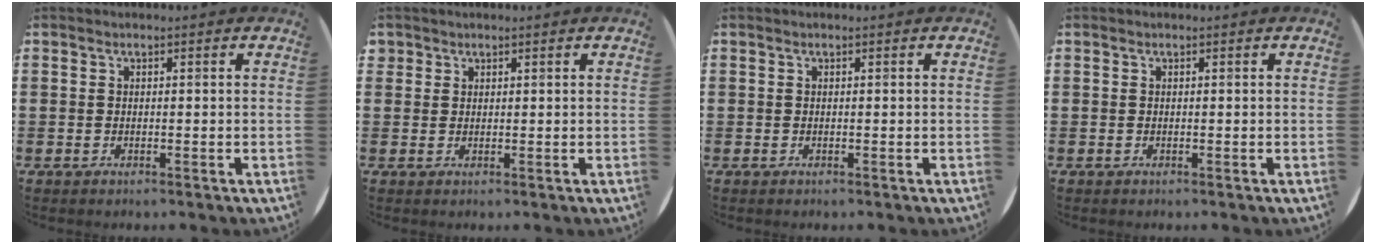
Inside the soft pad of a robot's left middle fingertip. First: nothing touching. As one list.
[{"total": 1.1, "force": [0.9, 0.6, 0.0], "torque": [-0.001, 0.003, 0.018]}, {"total": 0.0}, {"total": 0.0}]